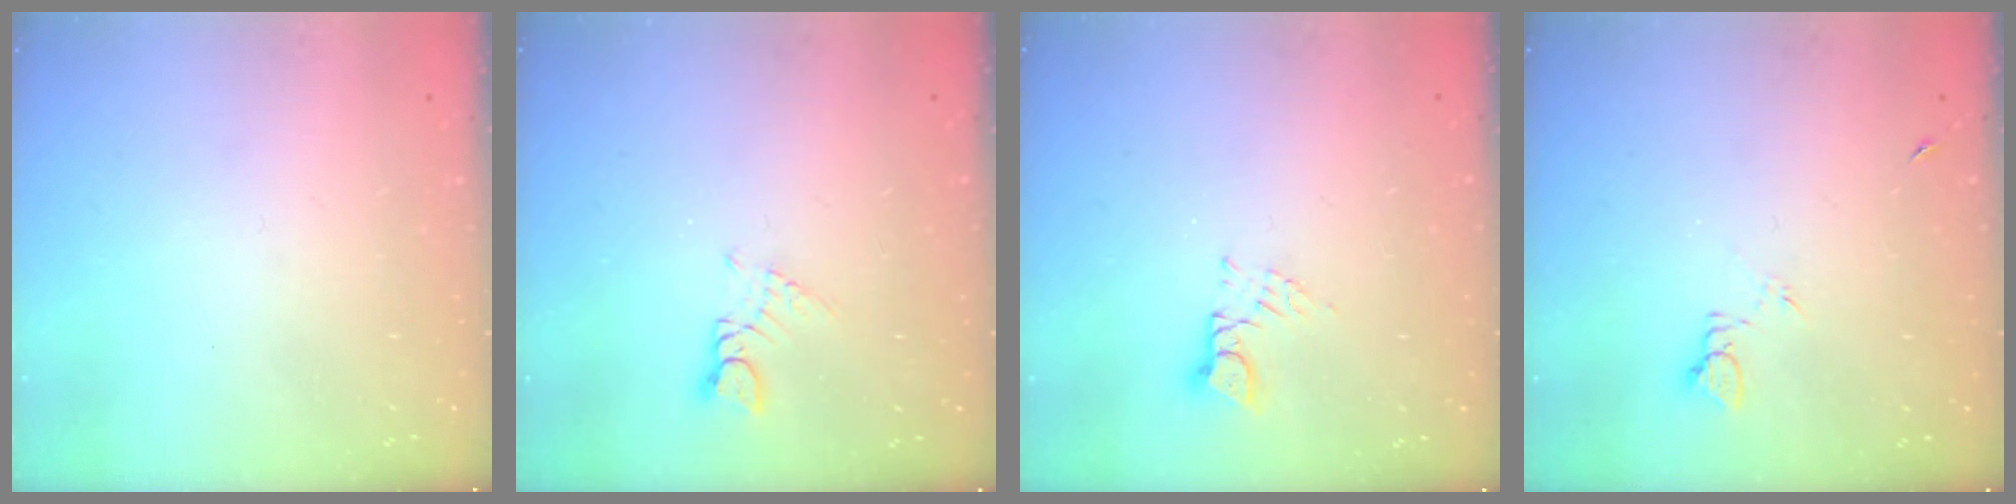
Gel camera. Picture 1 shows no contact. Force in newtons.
{"total": 2.3, "press": 2.3, "slide": 0.3}
{"total": 2.8, "press": 2.8, "slide": 0.3}
{"total": 3.5, "press": 3.4, "slide": 0.5}